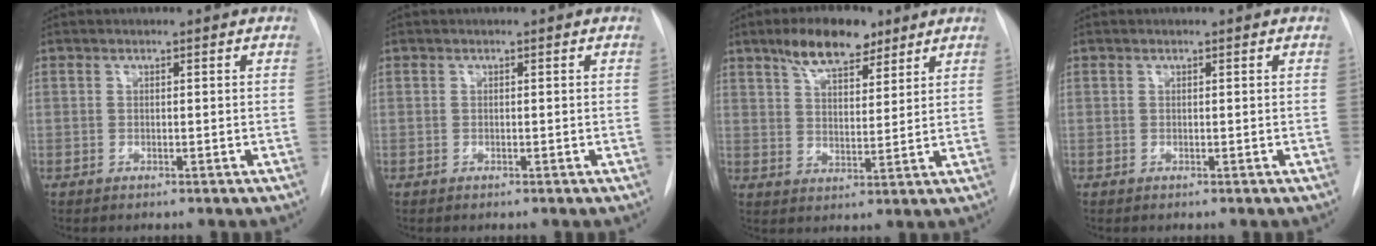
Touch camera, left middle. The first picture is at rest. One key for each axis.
{"total": 0.0}
{"total": 9.1, "fx": 6.3, "fy": 3.5, "fz": 5.5, "tx": -0.096, "ty": 0.009, "tz": 0.111}
{"total": 0.0}